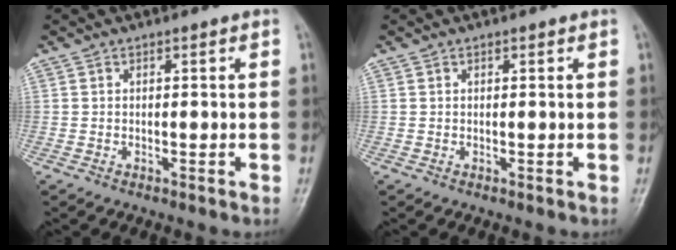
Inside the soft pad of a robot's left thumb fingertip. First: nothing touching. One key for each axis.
{"total": 0.6, "fx": 0.4, "fy": 0.3, "fz": 0.4, "tx": -0.004, "ty": -0.001, "tz": 0.003}